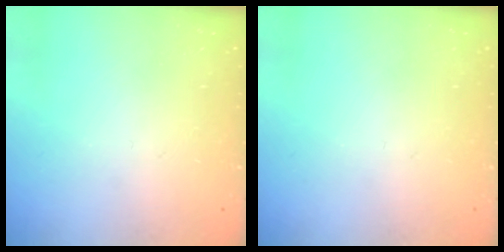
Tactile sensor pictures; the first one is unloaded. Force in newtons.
{"total": 0.0}